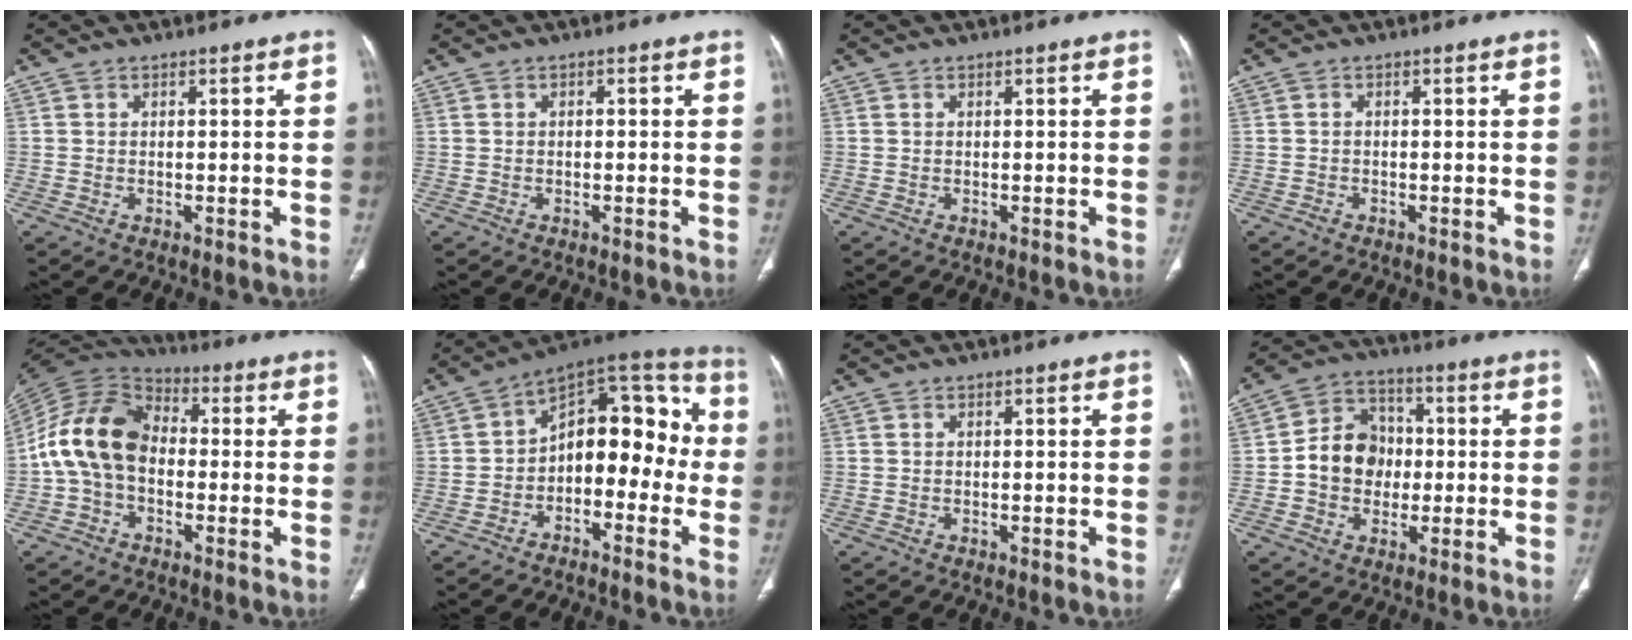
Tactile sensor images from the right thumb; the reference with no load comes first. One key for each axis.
{"total": 0.6, "fx": -0.1, "fy": 0.4, "fz": 0.5, "tx": -0.007, "ty": 0.001, "tz": -0.003}
{"total": 0.0}
{"total": 0.7, "fx": -0.5, "fy": 0.5, "fz": 0.2, "tx": -0.001, "ty": 0.003, "tz": -0.012}
{"total": 13.6, "fx": -1.2, "fy": 9.6, "fz": 9.6, "tx": -0.174, "ty": 0.034, "tz": -0.036}
{"total": 15.4, "fx": -2.4, "fy": 9.6, "fz": 11.9, "tx": -0.113, "ty": 0.068, "tz": -0.049}
{"total": 0.0}
{"total": 10.7, "fx": -0.7, "fy": 9.1, "fz": 5.6, "tx": -0.058, "ty": 0.028, "tz": -0.021}